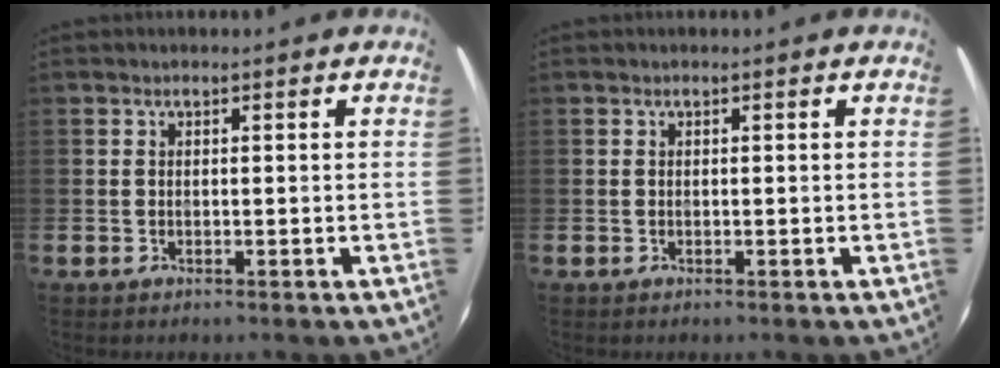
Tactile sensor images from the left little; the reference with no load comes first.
{"total": 0.0}